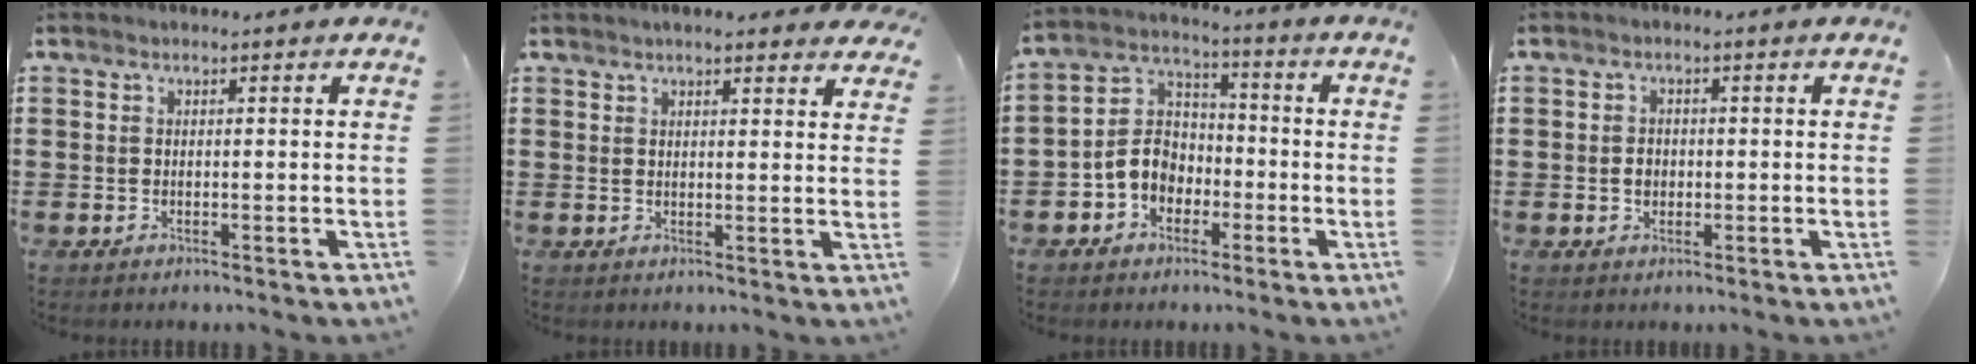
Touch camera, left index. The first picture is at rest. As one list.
[{"total": 3.1, "force": [2.9, 0.3, 1.2], "torque": [-0.022, -0.004, 0.052]}, {"total": 6.4, "force": [-2.8, 5.0, 2.9], "torque": [-0.083, 0.012, -0.062]}, {"total": 1.8, "force": [-0.2, 1.5, 1.0], "torque": [-0.024, 0.006, -0.007]}]